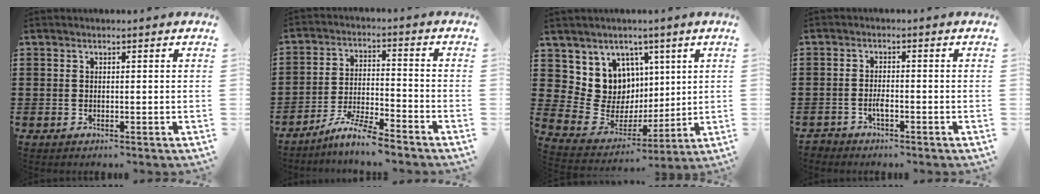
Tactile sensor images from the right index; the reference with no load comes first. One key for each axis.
{"total": 6.4, "fx": -5.8, "fy": 0.0, "fz": 2.7, "tx": -0.066, "ty": -0.008, "tz": -0.113}
{"total": 10.1, "fx": 3.2, "fy": 9.3, "fz": 2.3, "tx": -0.074, "ty": -0.037, "tz": 0.070}
{"total": 1.7, "fx": -1.2, "fy": 0.8, "fz": 1.0, "tx": -0.021, "ty": -0.001, "tz": -0.022}